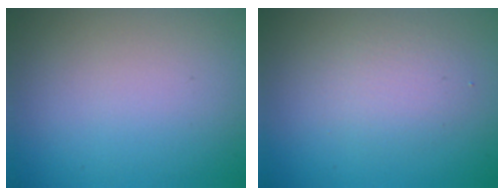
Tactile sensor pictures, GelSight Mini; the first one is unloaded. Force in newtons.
{"total": 2.4, "press": 2.4, "slide": 0.3}